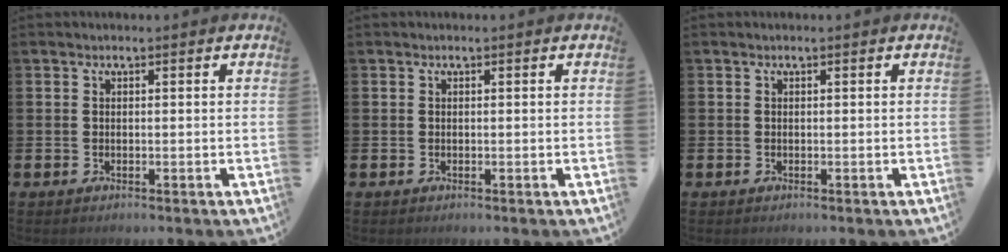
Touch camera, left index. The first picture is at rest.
{"total": 0.0}
{"total": 0.0}